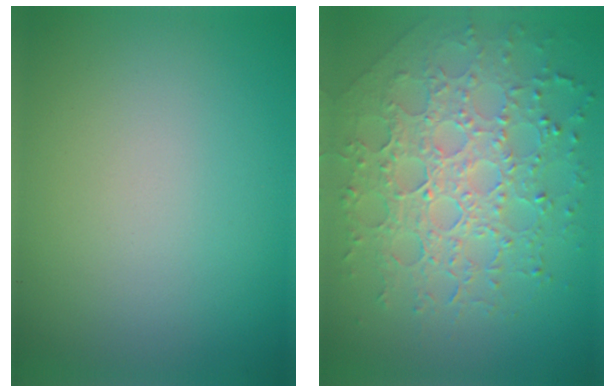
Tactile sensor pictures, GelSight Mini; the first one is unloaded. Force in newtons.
{"total": 7.2, "press": 5.1, "slide": 5.1}